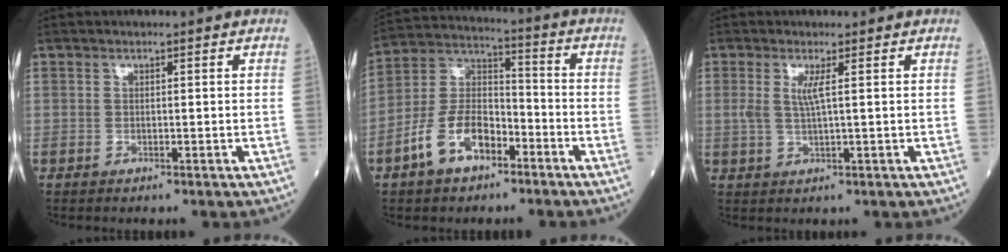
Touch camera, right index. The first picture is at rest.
{"total": 10.8, "force": [-5.8, 5.6, 7.2], "torque": [-0.158, 0.018, -0.109]}
{"total": 2.6, "force": [0.7, -0.1, 2.5], "torque": [-0.059, 0.000, 0.016]}